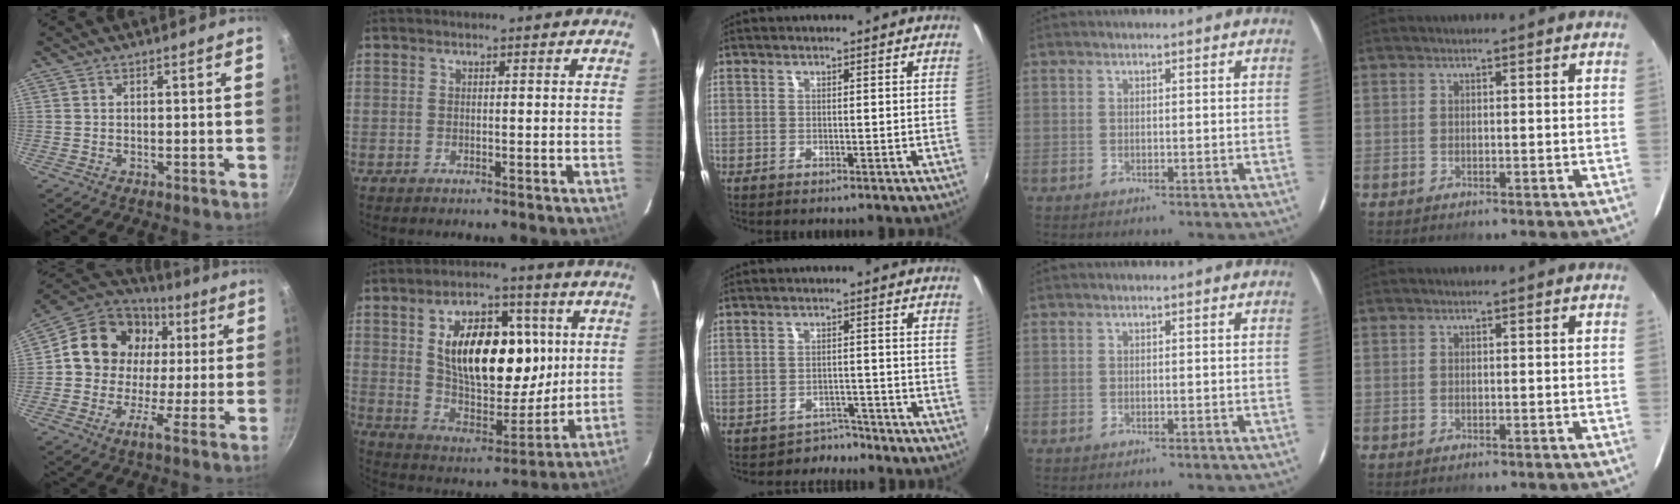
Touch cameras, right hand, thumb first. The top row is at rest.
{"thumb": {"total": 15.1, "force": [2.3, 12.7, 7.8], "torque": [-0.106, 0.019, 0.010]}, "index": {"total": 19.5, "force": [4.4, 10.7, 15.7], "torque": [-0.268, 0.009, 0.086]}, "middle": {"total": 3.6, "force": [-3.2, 1.5, -0.7], "torque": [0.013, 0.014, -0.048]}}